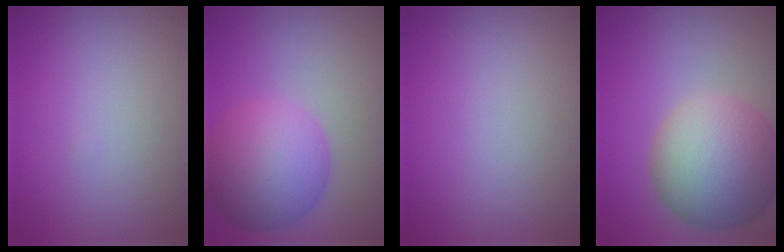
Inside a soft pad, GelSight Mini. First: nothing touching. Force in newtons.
{"total": 8.1, "press": 8.1, "slide": 0.2}
{"total": 0.0}
{"total": 9.5, "press": 9.4, "slide": 0.7}